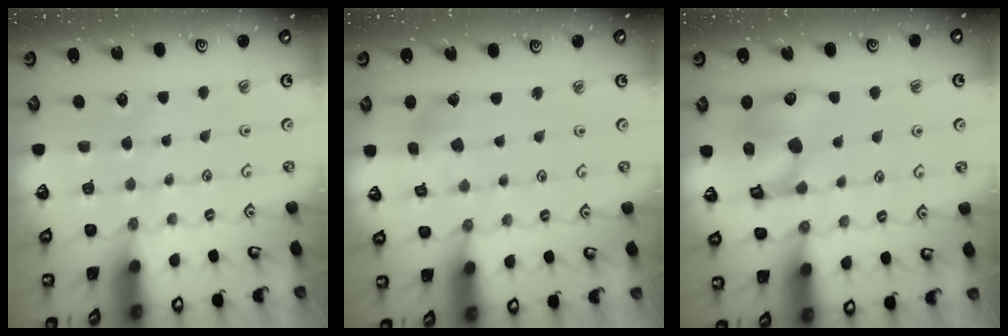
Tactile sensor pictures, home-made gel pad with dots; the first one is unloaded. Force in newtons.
{"total": 2.0, "press": 2.0, "slide": 0.3}
{"total": 11.6, "press": 11.5, "slide": 1.7}